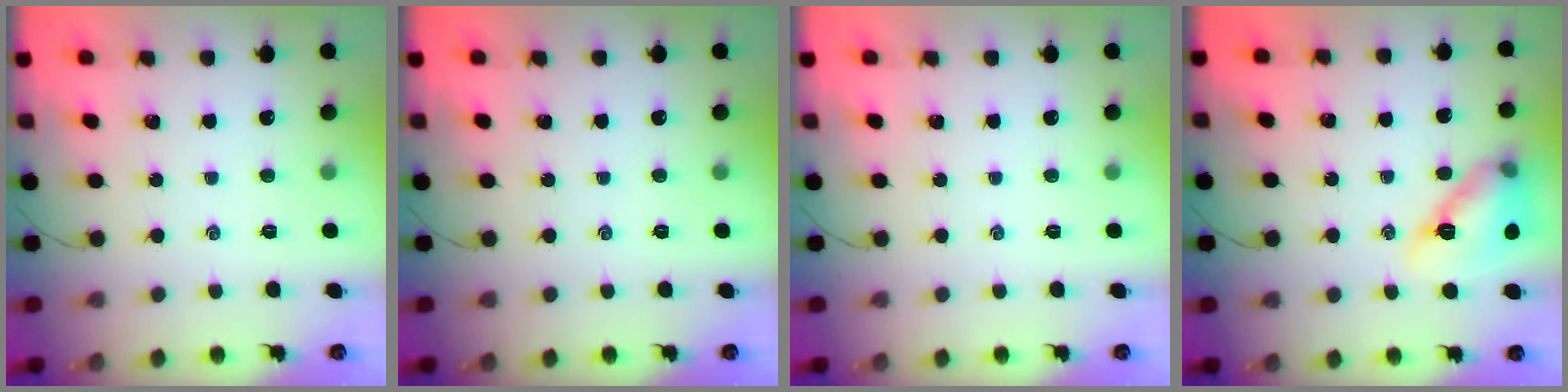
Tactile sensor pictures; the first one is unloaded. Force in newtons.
{"total": 0.0}
{"total": 0.0}
{"total": 14.4, "press": 14.0, "slide": 3.7}